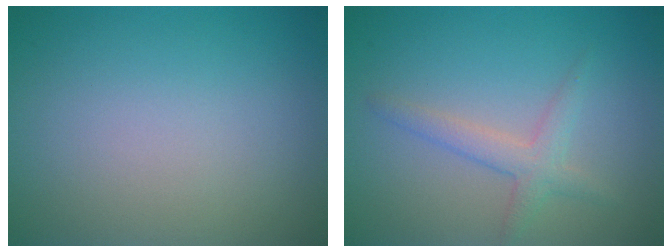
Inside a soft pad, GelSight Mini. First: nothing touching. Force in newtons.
{"total": 2.3, "press": 2.3, "slide": 0.1}